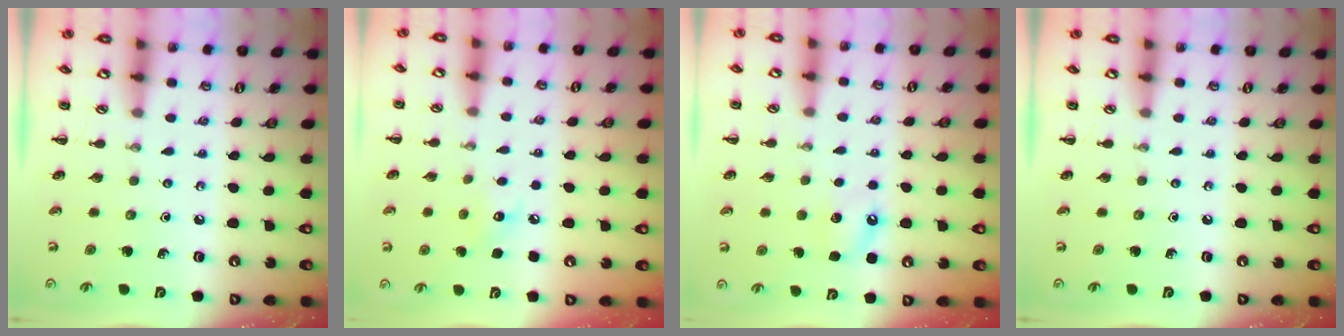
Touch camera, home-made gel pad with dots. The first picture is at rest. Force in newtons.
{"total": 5.9, "press": 5.7, "slide": 1.2}
{"total": 5.6, "press": 5.3, "slide": 1.8}
{"total": 0.0}